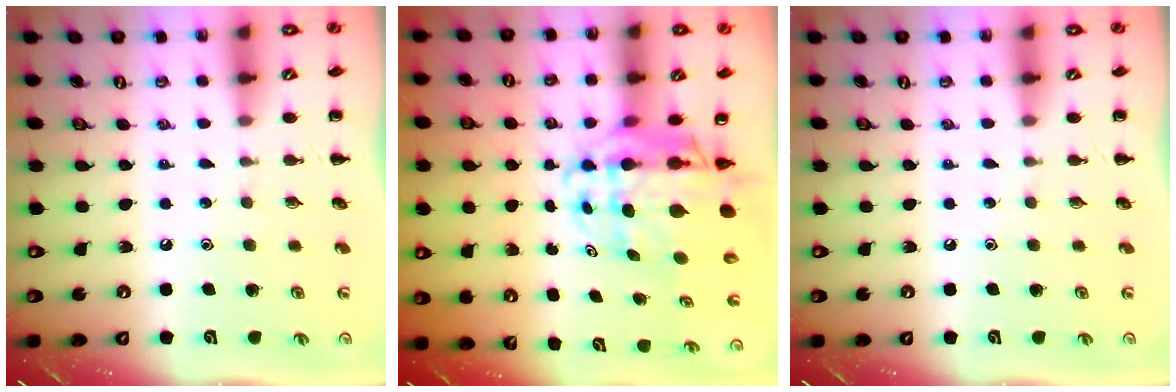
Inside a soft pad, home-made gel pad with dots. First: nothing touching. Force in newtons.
{"total": 10.4, "press": 10.0, "slide": 2.8}
{"total": 0.0}